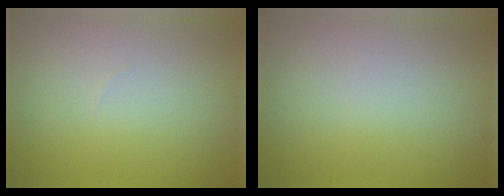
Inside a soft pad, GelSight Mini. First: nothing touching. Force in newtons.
{"total": 0.0}